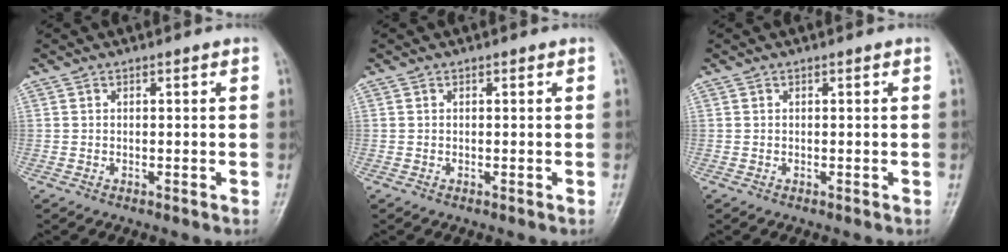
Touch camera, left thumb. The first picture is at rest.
{"total": 0.0}
{"total": 0.0}